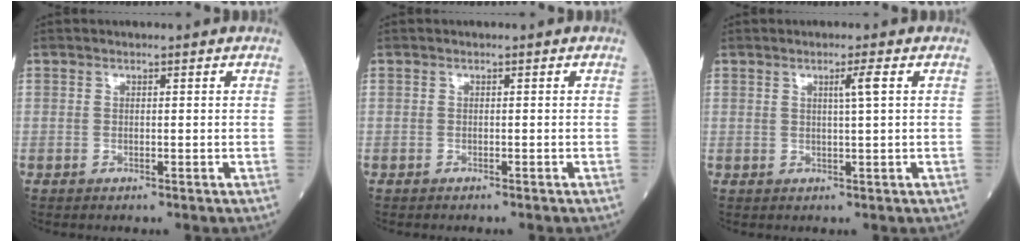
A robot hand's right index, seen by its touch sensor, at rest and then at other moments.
{"total": 0.9, "force": [-0.7, 0.0, 0.4], "torque": [-0.007, -0.001, -0.009]}
{"total": 2.2, "force": [0.7, -0.6, 2.0], "torque": [-0.035, -0.003, 0.013]}